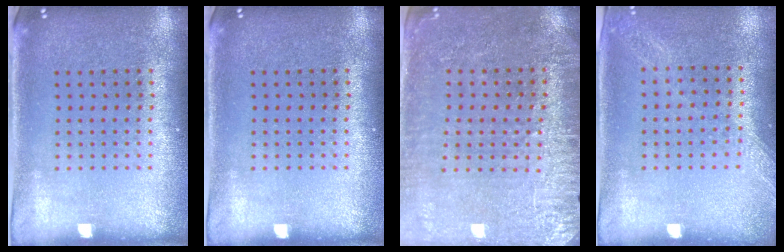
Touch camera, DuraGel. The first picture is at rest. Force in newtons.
{"total": 0.0}
{"total": 2.9, "press": 2.8, "slide": 0.9}
{"total": 1.2, "press": 1.2, "slide": 0.4}